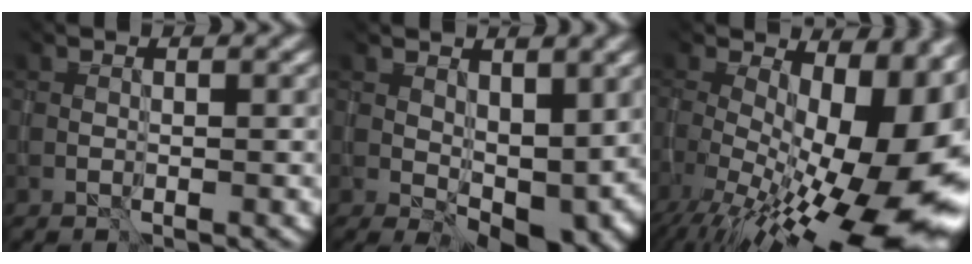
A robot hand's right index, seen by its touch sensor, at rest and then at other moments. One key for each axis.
{"total": 6.6, "fx": 0.8, "fy": 4.2, "fz": 5.0, "tx": -0.073, "ty": -0.031, "tz": 0.051}
{"total": 17.3, "fx": -4.7, "fy": 8.5, "fz": 14.4, "tx": -0.197, "ty": -0.031, "tz": -0.034}